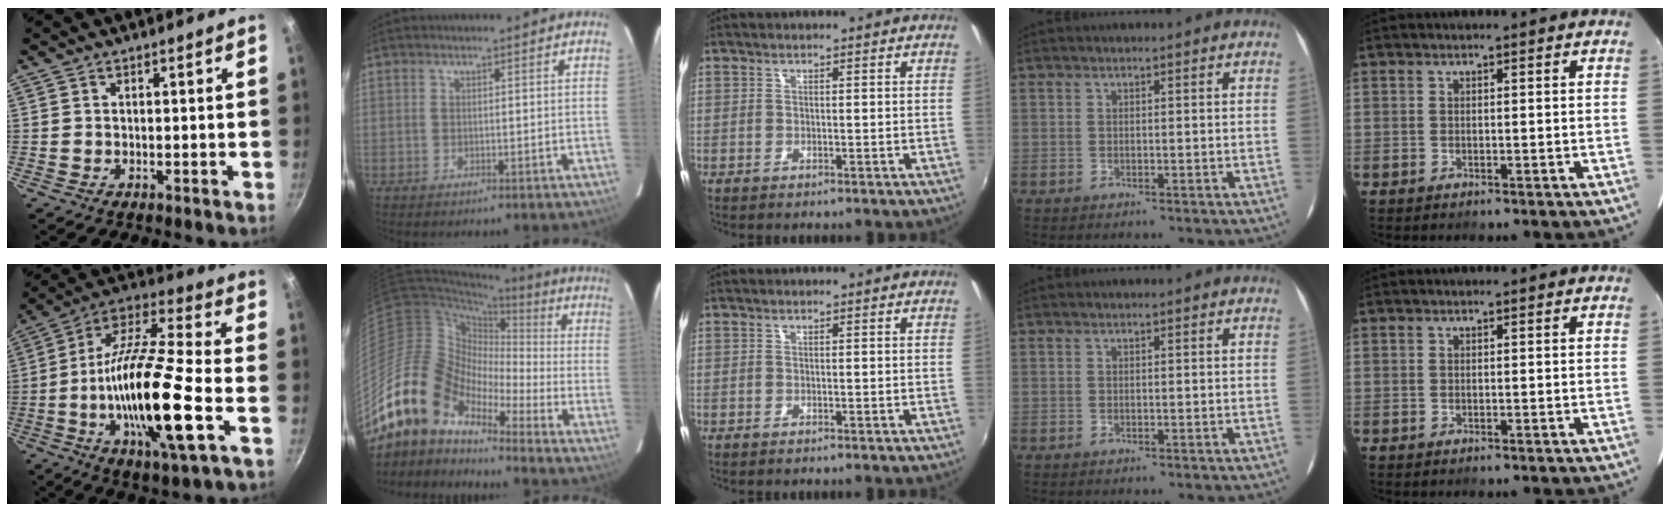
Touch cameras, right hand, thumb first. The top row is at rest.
{"thumb": {"total": 22.7, "force": [-5.6, 4.7, 21.5], "torque": [-0.391, 0.025, -0.116]}, "index": {"total": 16.0, "force": [-12.3, 7.7, 6.6], "torque": [-0.121, 0.009, -0.247]}}